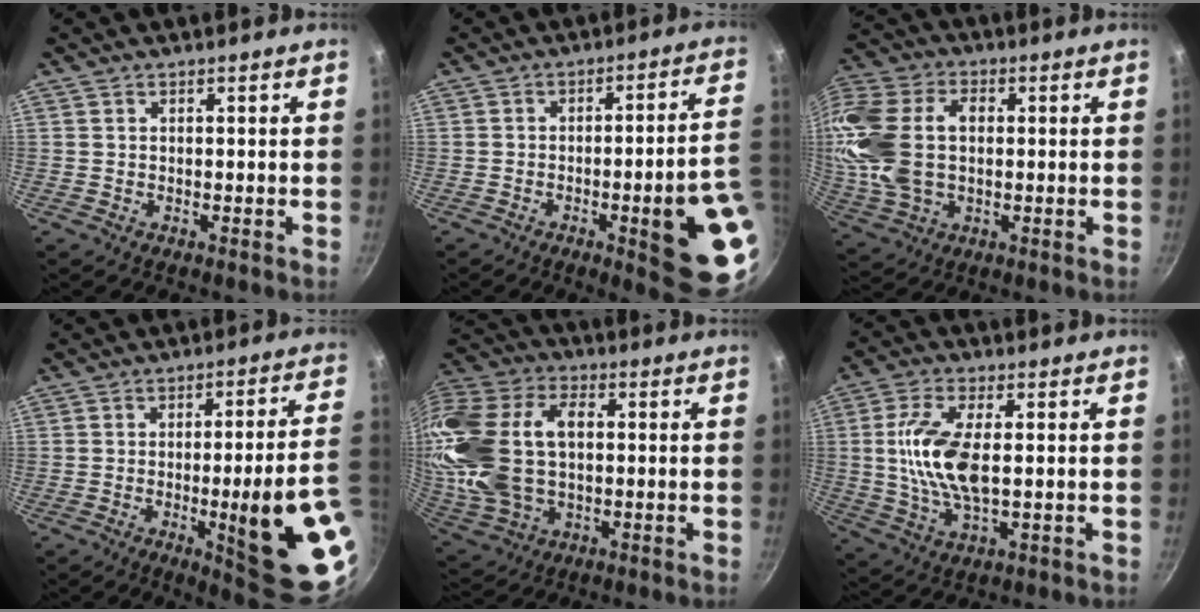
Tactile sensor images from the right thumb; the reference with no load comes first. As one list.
[{"total": 16.7, "force": [-3.9, 3.4, 15.9], "torque": [-0.169, 0.019, -0.046]}, {"total": 19.6, "force": [1.6, 13.3, 14.4], "torque": [-0.304, 0.025, 0.029]}, {"total": 20.7, "force": [-4.6, 3.5, 19.9], "torque": [-0.239, 0.006, -0.049]}, {"total": 24.3, "force": [1.9, 16.0, 18.2], "torque": [-0.379, 0.024, 0.040]}, {"total": 12.0, "force": [0.9, 5.3, 10.8], "torque": [-0.215, 0.001, 0.018]}]